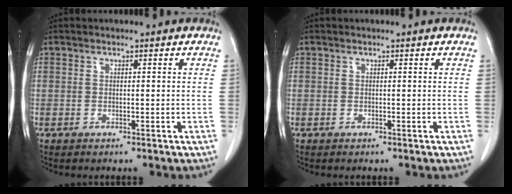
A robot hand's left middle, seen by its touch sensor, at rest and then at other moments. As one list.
[{"total": 0.0}]